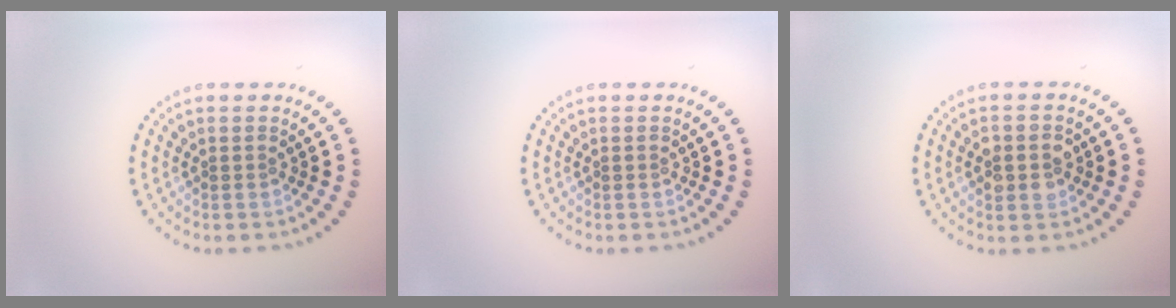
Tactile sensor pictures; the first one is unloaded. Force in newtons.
{"total": 0.0}
{"total": 3.0, "press": 2.9, "slide": 0.2}